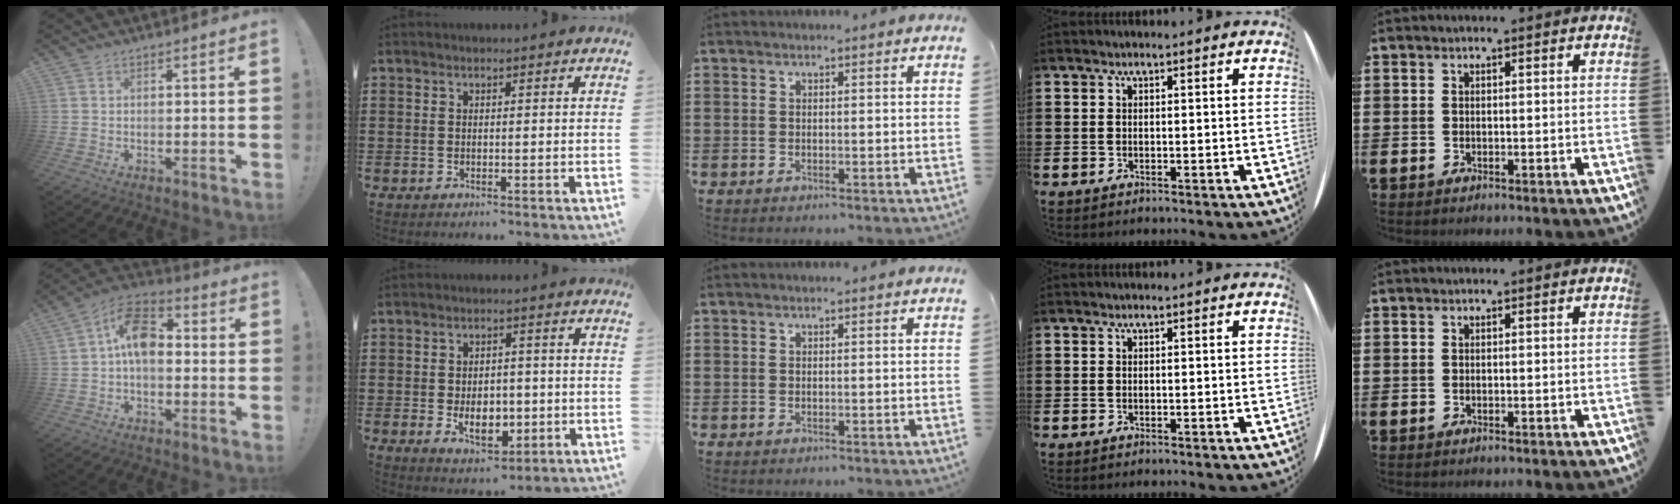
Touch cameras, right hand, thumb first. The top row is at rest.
{"thumb": {"total": 11.6, "force": [0.8, 7.3, 9.0], "torque": [-0.161, 0.017, 0.016]}, "index": {"total": 6.2, "force": [-1.4, 4.0, 4.5], "torque": [-0.067, 0.005, -0.028]}}